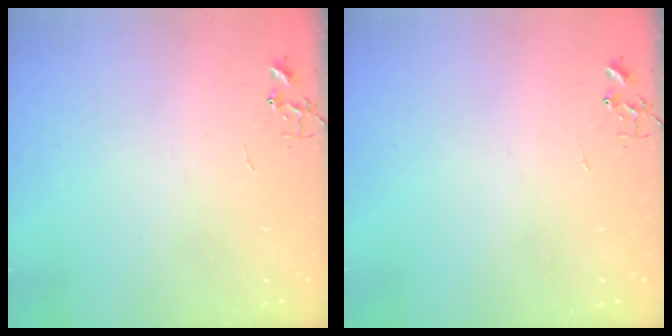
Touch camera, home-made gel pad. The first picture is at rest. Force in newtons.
{"total": 0.0}